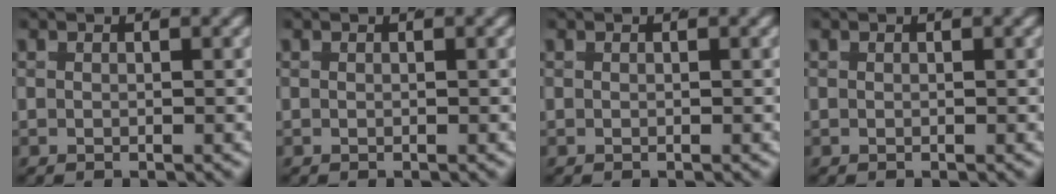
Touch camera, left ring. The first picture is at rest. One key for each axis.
{"total": 0.0}
{"total": 0.0}
{"total": 0.0}